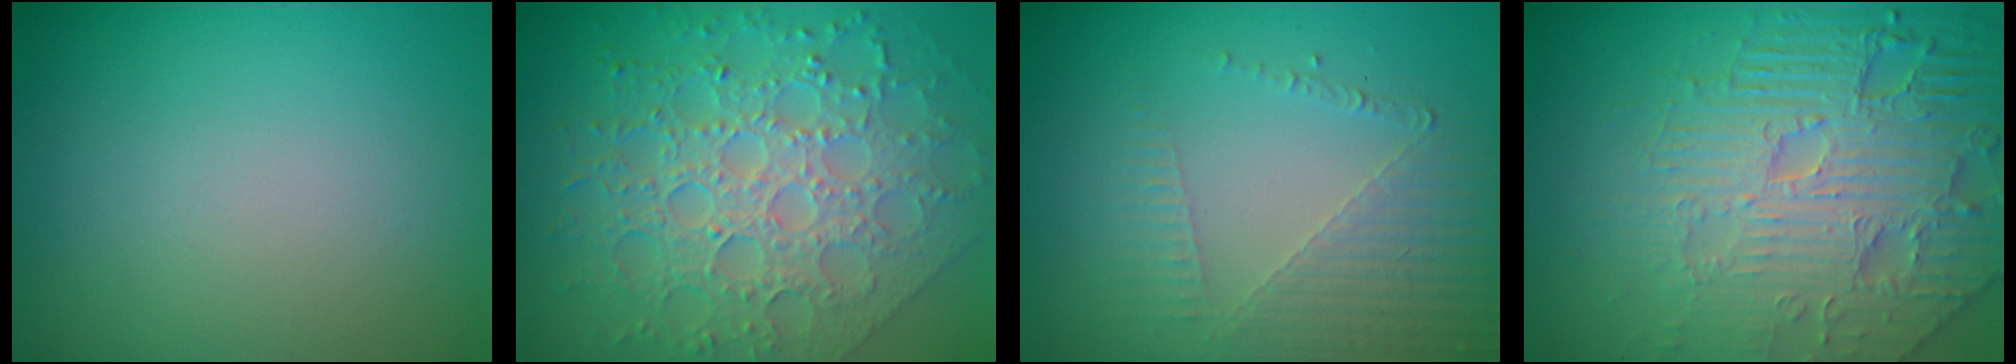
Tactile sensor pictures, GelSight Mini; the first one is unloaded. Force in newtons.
{"total": 8.8, "press": 6.3, "slide": 6.1}
{"total": 5.1, "press": 3.1, "slide": 4.0}
{"total": 8.7, "press": 6.2, "slide": 6.1}